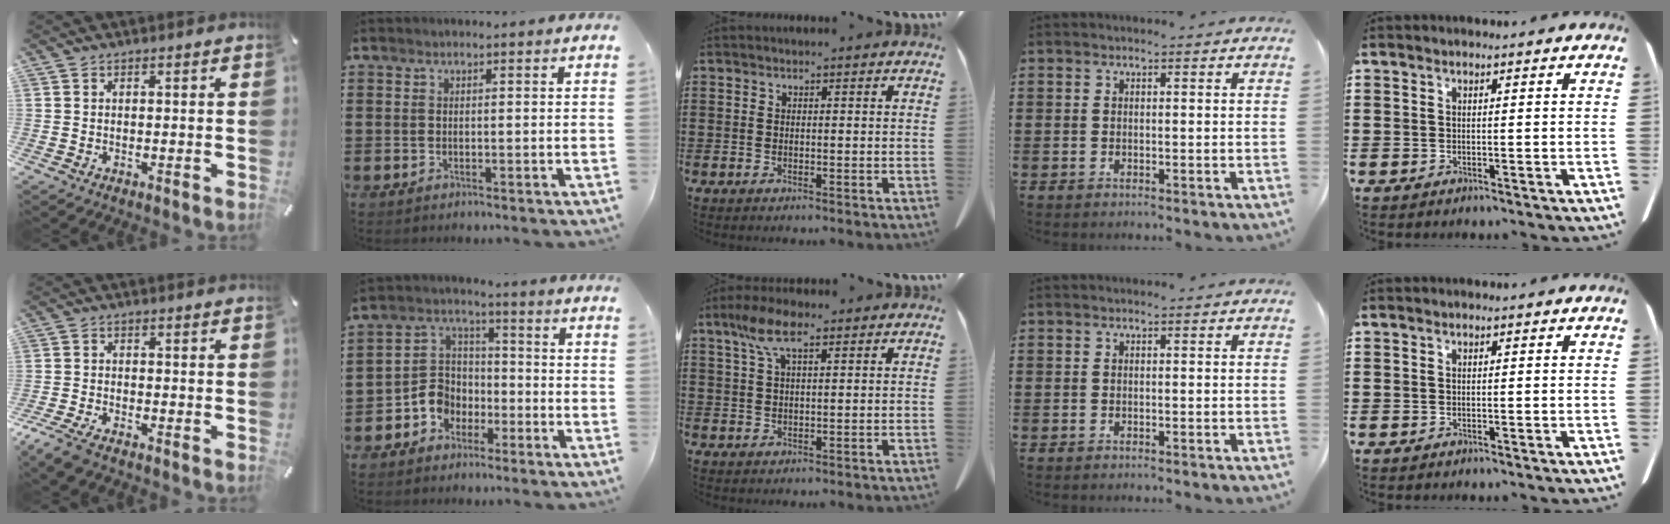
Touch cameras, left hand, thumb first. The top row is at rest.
{"thumb": {"total": 4.5, "force": [-3.6, 1.3, 2.4], "torque": [-0.063, 0.003, -0.072]}, "index": {"total": 6.0, "force": [-2.9, 5.0, 1.6], "torque": [-0.062, 0.005, -0.063]}, "middle": {"total": 6.3, "force": [3.3, 1.9, 5.0], "torque": [-0.105, 0.008, 0.060]}}